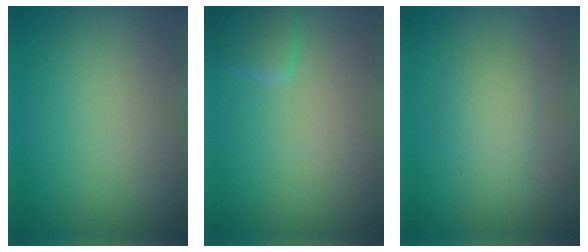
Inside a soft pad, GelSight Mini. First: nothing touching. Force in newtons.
{"total": 1.7, "press": 1.7, "slide": 0.1}
{"total": 2.4, "press": 2.4, "slide": 0.2}